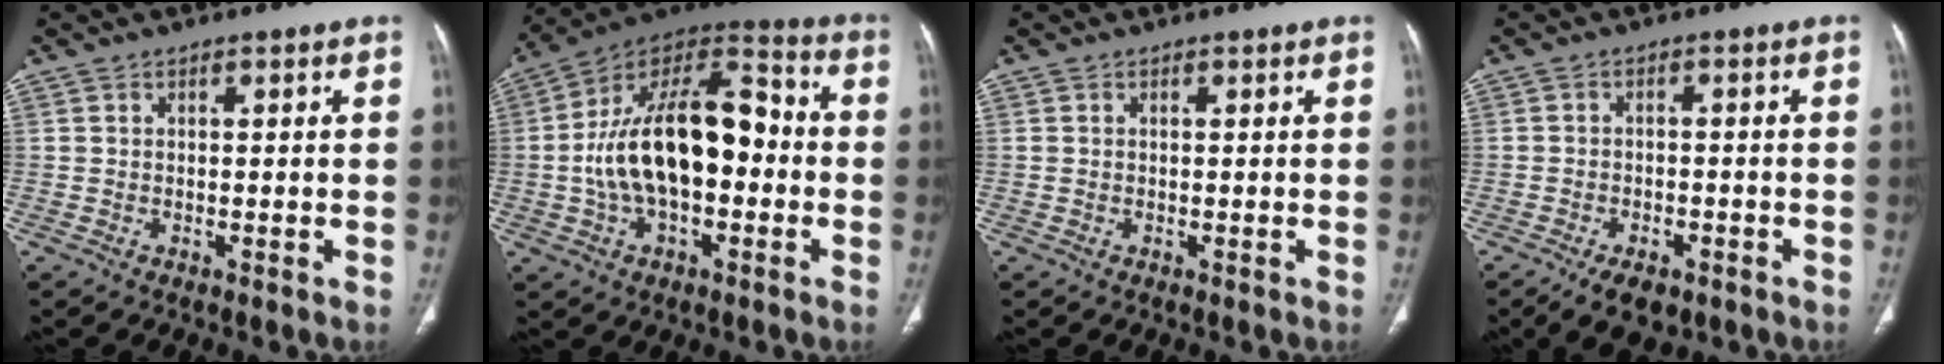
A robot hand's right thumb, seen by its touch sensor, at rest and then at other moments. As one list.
[{"total": 21.8, "force": [-1.3, 11.8, 18.3], "torque": [-0.308, 0.046, -0.024]}, {"total": 0.0}, {"total": 7.0, "force": [-4.5, 3.8, 3.9], "torque": [-0.053, 0.011, -0.067]}]